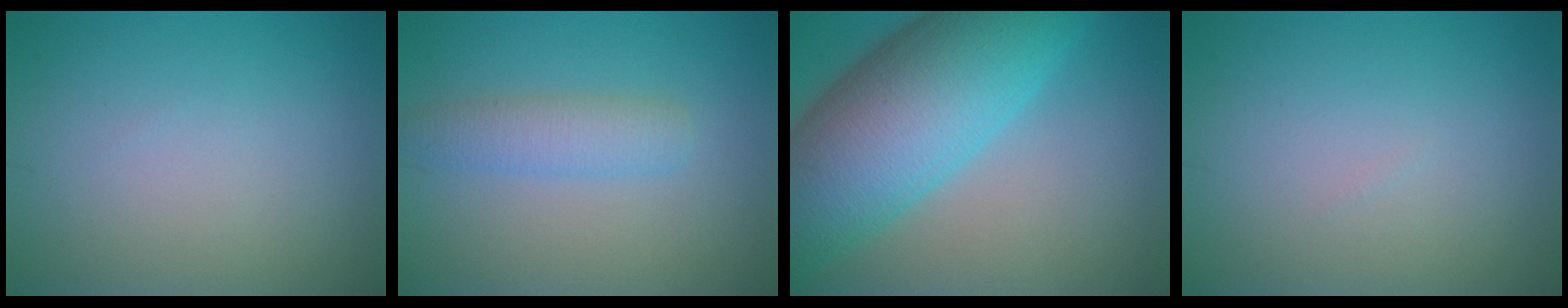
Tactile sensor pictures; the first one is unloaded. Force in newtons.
{"total": 2.8, "press": 2.8, "slide": 0.1}
{"total": 13.7, "press": 13.7, "slide": 0.3}
{"total": 0.0}